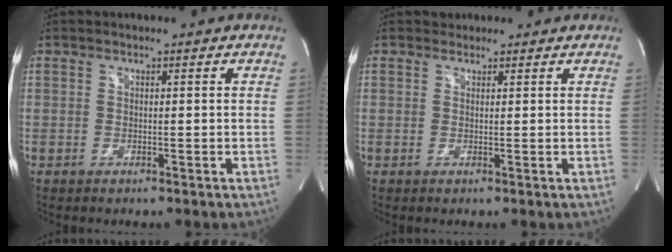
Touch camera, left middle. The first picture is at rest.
{"total": 1.4, "force": [1.1, 0.9, -0.3], "torque": [0.006, 0.014, 0.013]}